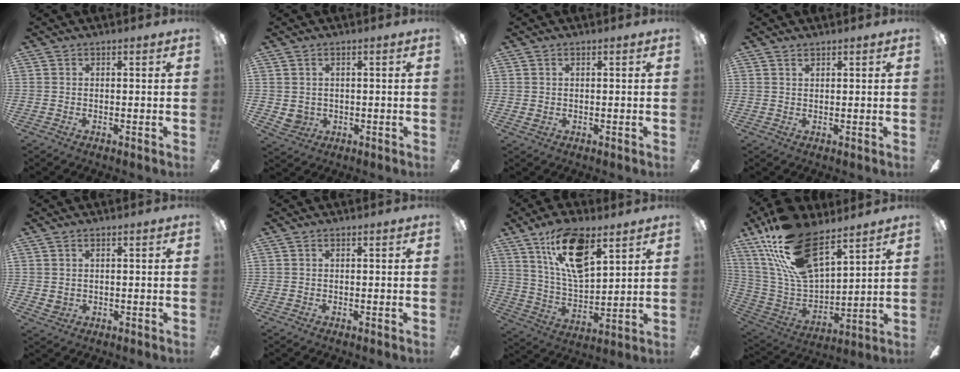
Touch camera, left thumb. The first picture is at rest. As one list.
[{"total": 2.8, "force": [0.8, 2.5, 1.1], "torque": [-0.032, -0.002, 0.014]}, {"total": 0.9, "force": [0.3, 0.6, 0.6], "torque": [-0.011, 0.003, 0.006]}, {"total": 1.0, "force": [0.8, 0.4, 0.4], "torque": [-0.009, 0.000, 0.015]}, {"total": 1.8, "force": [0.9, 1.3, 0.8], "torque": [-0.011, -0.001, 0.013]}, {"total": 0.0}, {"total": 16.3, "force": [10.1, 6.6, 11.0], "torque": [-0.207, -0.031, 0.174]}, {"total": 23.0, "force": [15.3, 9.5, 14.3], "torque": [-0.305, -0.089, 0.273]}]